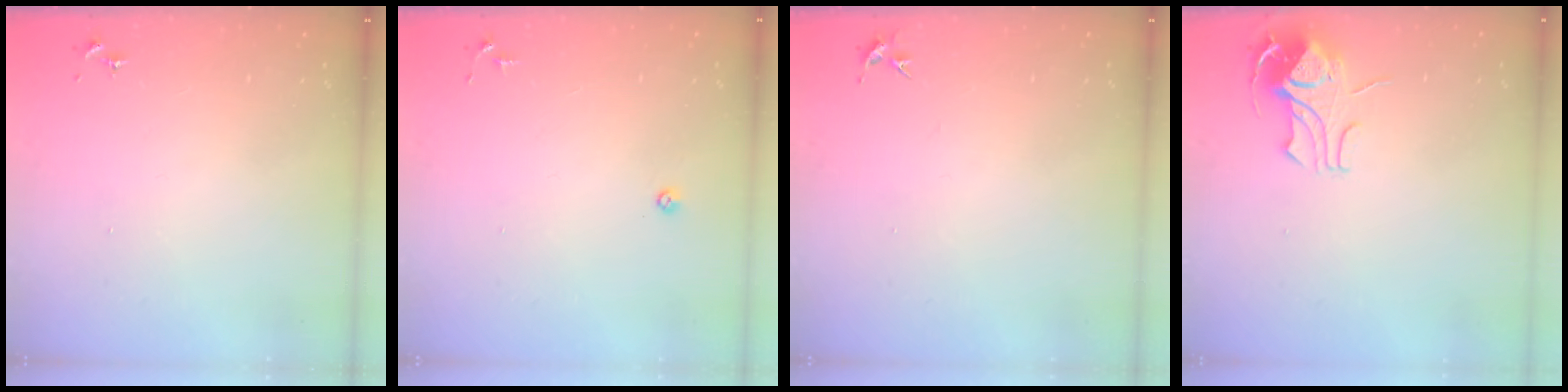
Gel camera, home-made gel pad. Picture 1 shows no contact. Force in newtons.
{"total": 3.5, "press": 3.4, "slide": 0.7}
{"total": 3.6, "press": 3.5, "slide": 0.4}
{"total": 8.9, "press": 8.9, "slide": 0.7}